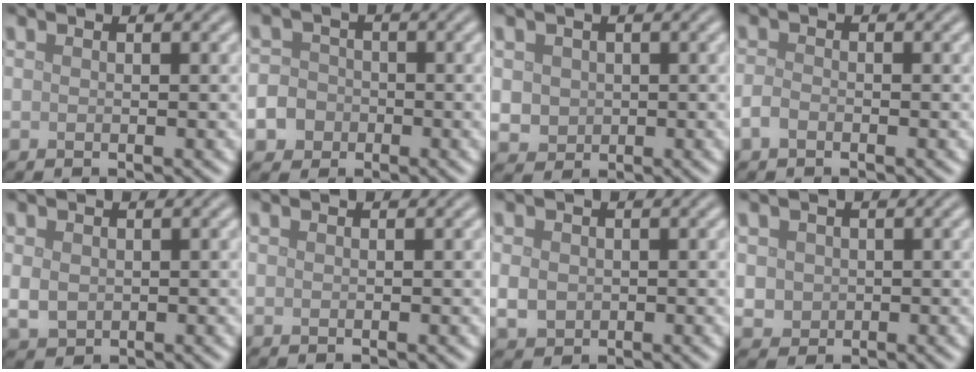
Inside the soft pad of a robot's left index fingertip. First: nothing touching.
{"total": 7.0, "force": [-3.1, 6.0, 1.6], "torque": [-0.030, -0.016, -0.079]}
{"total": 2.2, "force": [0.2, 2.0, 0.8], "torque": [-0.017, -0.006, 0.008]}
{"total": 1.2, "force": [-0.7, 0.7, 0.7], "torque": [-0.014, 0.001, -0.018]}
{"total": 1.9, "force": [0.1, 1.6, 1.1], "torque": [-0.024, -0.003, 0.005]}
{"total": 0.0}
{"total": 2.1, "force": [-0.1, 1.8, 1.0], "torque": [-0.021, -0.004, -0.004]}
{"total": 1.8, "force": [0.2, 1.7, 0.6], "torque": [-0.011, -0.006, 0.006]}